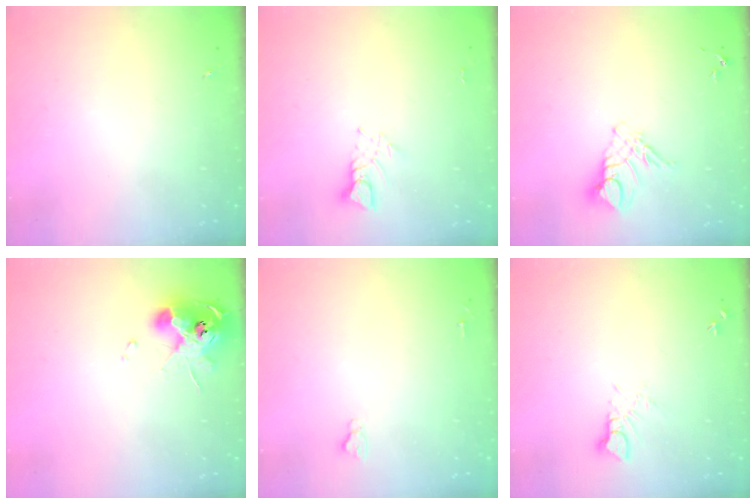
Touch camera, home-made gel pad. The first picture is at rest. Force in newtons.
{"total": 3.8, "press": 3.7, "slide": 0.3}
{"total": 9.9, "press": 9.8, "slide": 1.1}
{"total": 13.1, "press": 13.0, "slide": 1.8}
{"total": 2.6, "press": 2.5, "slide": 0.3}
{"total": 5.9, "press": 5.9, "slide": 0.6}